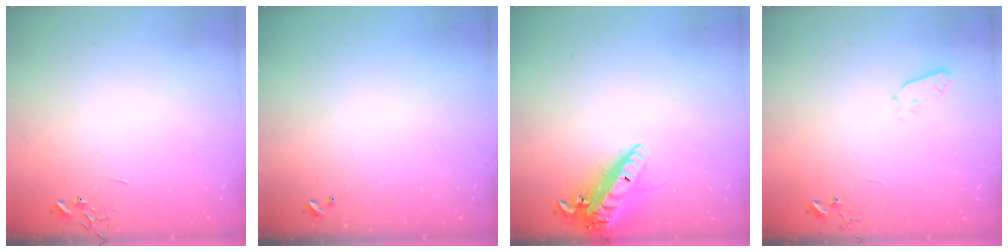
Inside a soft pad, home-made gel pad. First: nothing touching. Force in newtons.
{"total": 0.0}
{"total": 17.1, "press": 16.8, "slide": 3.3}
{"total": 3.7, "press": 3.6, "slide": 0.4}